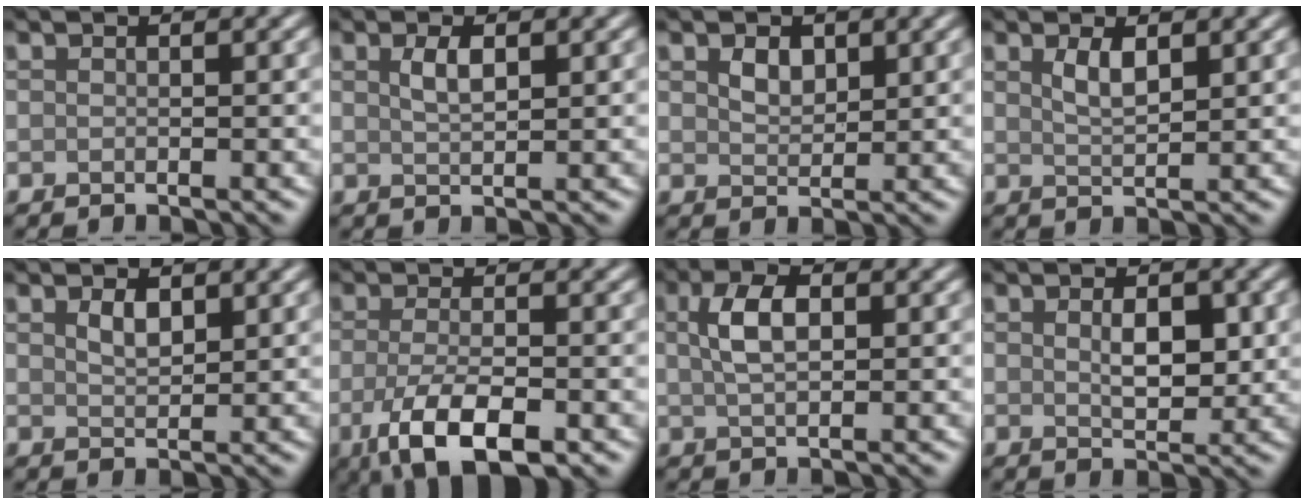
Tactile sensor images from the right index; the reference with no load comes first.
{"total": 1.8, "force": [0.8, 0.6, 1.5], "torque": [-0.031, 0.002, 0.016]}
{"total": 1.8, "force": [1.0, 1.1, 1.0], "torque": [-0.022, -0.001, 0.022]}
{"total": 2.0, "force": [1.1, 0.5, 1.6], "torque": [-0.031, -0.002, 0.022]}
{"total": 1.6, "force": [1.0, 0.7, 1.0], "torque": [-0.022, -0.001, 0.021]}
{"total": 6.2, "force": [-2.5, 2.3, 5.2], "torque": [-0.105, -0.012, -0.046]}
{"total": 3.6, "force": [0.9, 1.6, 3.1], "torque": [-0.064, 0.006, 0.016]}
{"total": 3.0, "force": [0.5, 1.6, 2.5], "torque": [-0.044, -0.003, 0.012]}